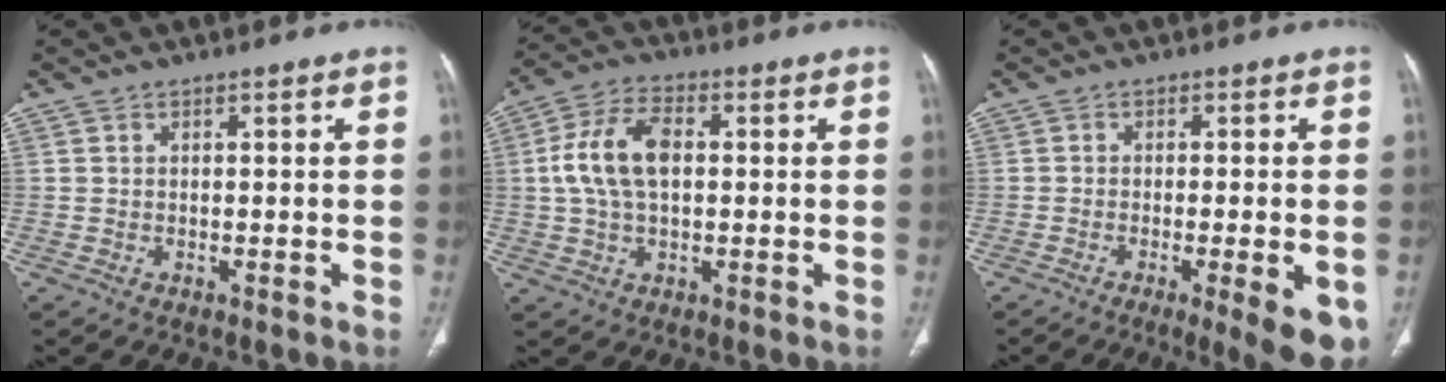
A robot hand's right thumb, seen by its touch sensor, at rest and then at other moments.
{"total": 10.7, "force": [1.0, 6.1, 8.7], "torque": [-0.175, 0.019, 0.018]}
{"total": 10.5, "force": [-4.3, 2.3, 9.4], "torque": [-0.113, -0.011, -0.057]}